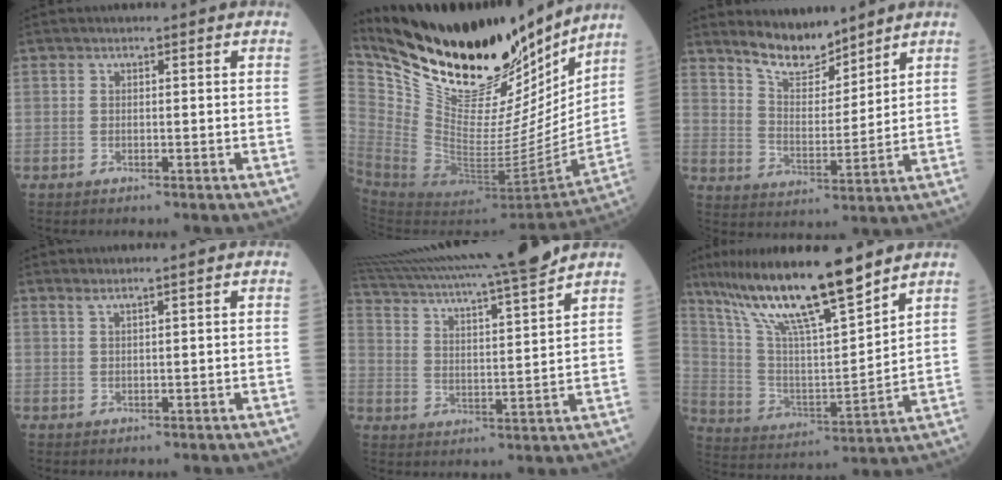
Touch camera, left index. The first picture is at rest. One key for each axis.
{"total": 30.7, "fx": 25.2, "fy": 10.1, "fz": 14.4, "tx": -0.270, "ty": -0.033, "tz": 0.402}
{"total": 7.8, "fx": 7.1, "fy": 1.9, "fz": 2.5, "tx": -0.052, "ty": -0.003, "tz": 0.137}
{"total": 1.3, "fx": 1.1, "fy": -0.4, "fz": 0.7, "tx": -0.021, "ty": -0.001, "tz": 0.026}
{"total": 17.3, "fx": 15.4, "fy": -1.2, "fz": 7.7, "tx": -0.144, "ty": -0.015, "tz": 0.239}
{"total": 17.4, "fx": 13.4, "fy": 1.3, "fz": 11.1, "tx": -0.203, "ty": 0.002, "tz": 0.246}